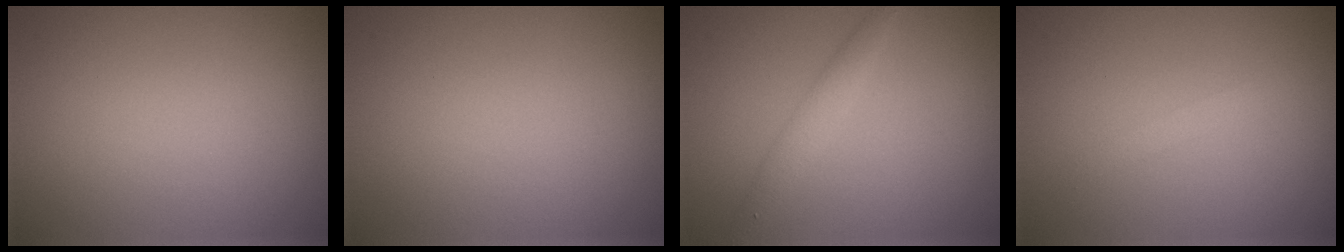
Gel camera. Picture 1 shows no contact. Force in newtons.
{"total": 0.0}
{"total": 1.8, "press": 1.8, "slide": 0.1}
{"total": 0.8, "press": 0.8, "slide": 0.0}